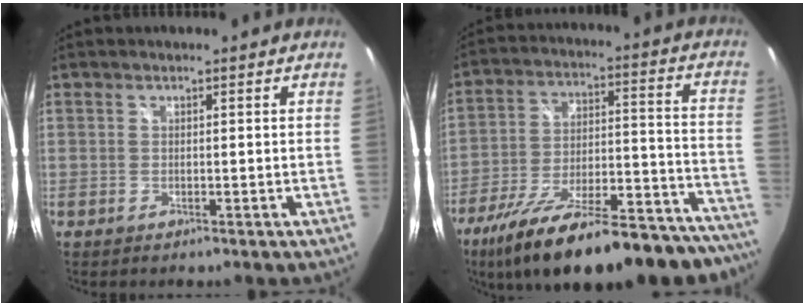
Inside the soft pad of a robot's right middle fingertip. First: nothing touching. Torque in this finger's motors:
{"motor_torque": [1.22, -0.92, 0.73, 0.21]}